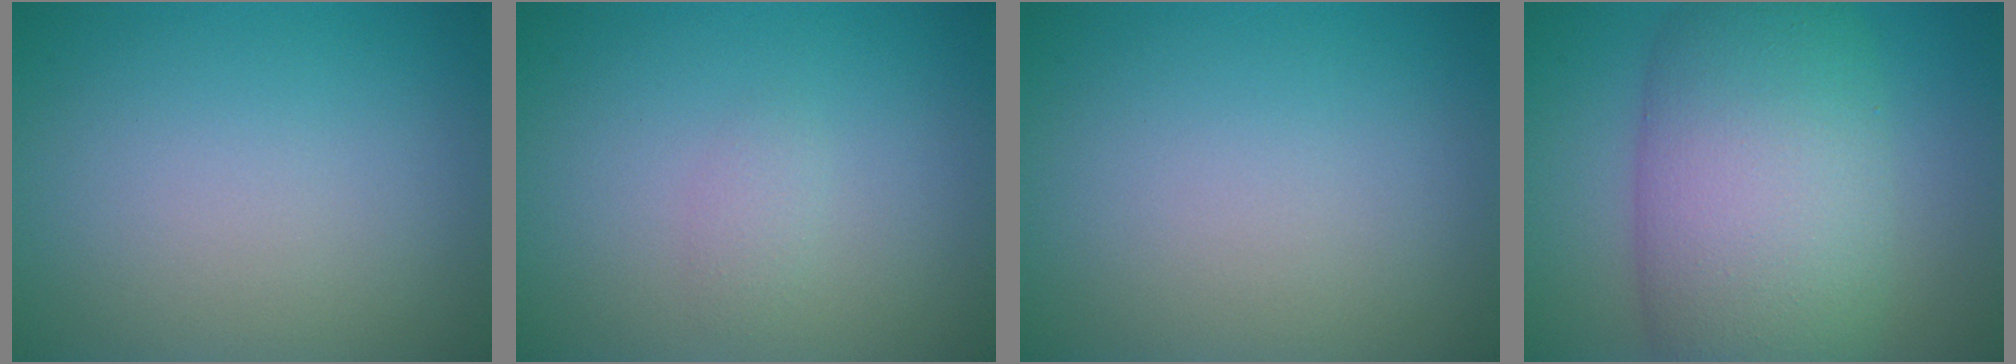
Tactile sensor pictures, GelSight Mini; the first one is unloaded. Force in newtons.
{"total": 0.8, "press": 0.8, "slide": 0.0}
{"total": 0.0}
{"total": 11.8, "press": 11.8, "slide": 0.4}